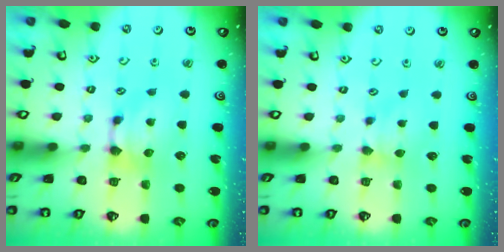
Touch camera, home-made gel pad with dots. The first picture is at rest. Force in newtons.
{"total": 1.7, "press": 1.6, "slide": 0.4}